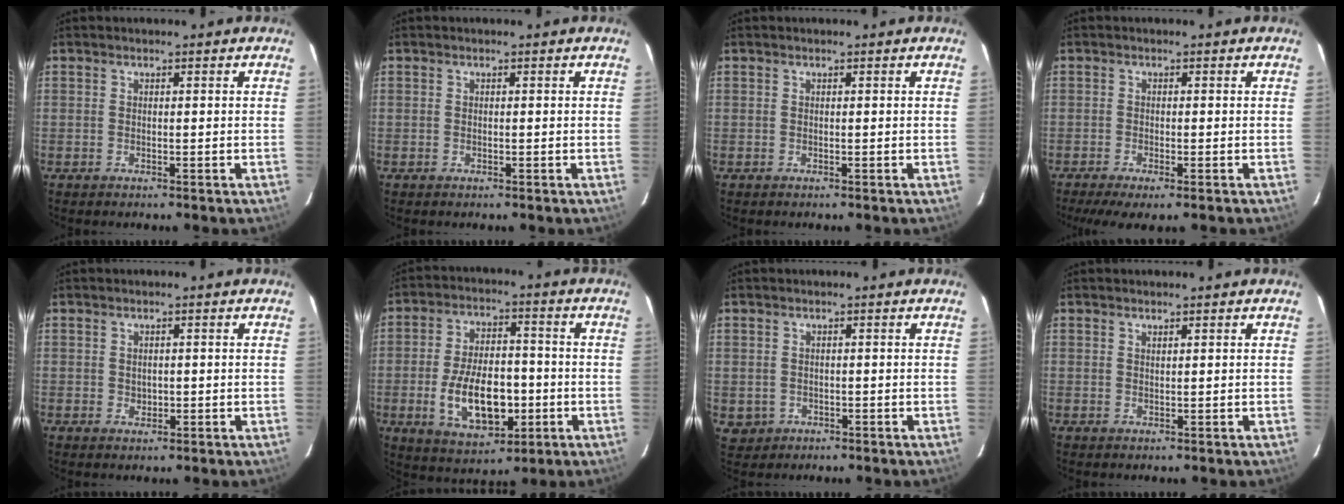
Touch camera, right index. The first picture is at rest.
{"total": 0.0}
{"total": 0.0}
{"total": 5.8, "force": [-4.1, 0.9, 4.0], "torque": [-0.086, -0.024, -0.065]}
{"total": 1.6, "force": [0.0, 1.4, 0.7], "torque": [-0.010, 0.002, 0.002]}
{"total": 14.3, "force": [-3.5, 7.5, 11.6], "torque": [-0.227, 0.002, -0.044]}
{"total": 3.1, "force": [-0.5, 2.9, 0.7], "torque": [-0.019, -0.001, 0.002]}
{"total": 0.6, "force": [0.5, 0.0, 0.2], "torque": [-0.004, 0.000, 0.010]}